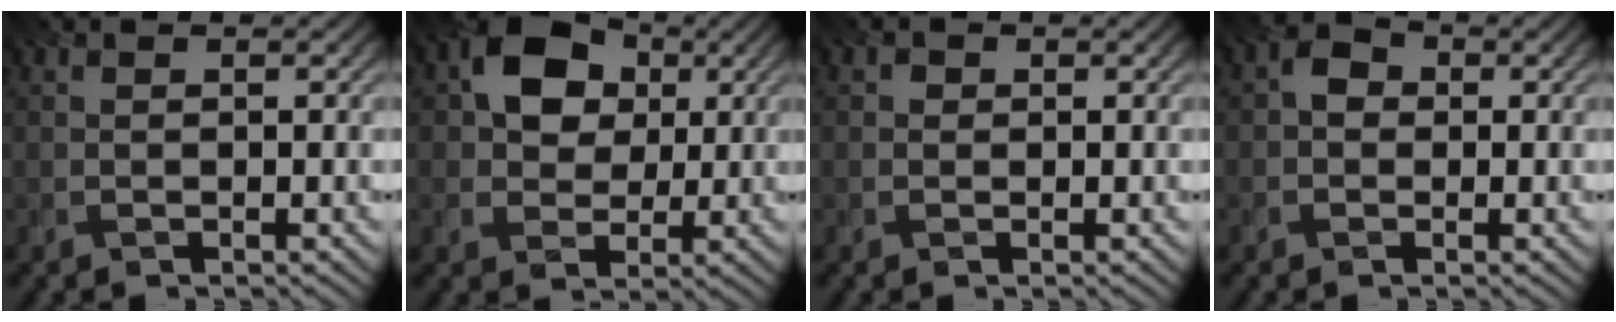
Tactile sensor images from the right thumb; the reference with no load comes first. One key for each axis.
{"total": 8.8, "fx": 2.5, "fy": 6.8, "fz": 5.1, "tx": -0.105, "ty": 0.015, "tz": 0.026}
{"total": 0.7, "fx": 0.1, "fy": 0.7, "fz": 0.2, "tx": 0.001, "ty": -0.004, "tz": -0.003}
{"total": 2.4, "fx": -0.2, "fy": 2.1, "fz": 1.1, "tx": -0.019, "ty": 0.003, "tz": -0.012}